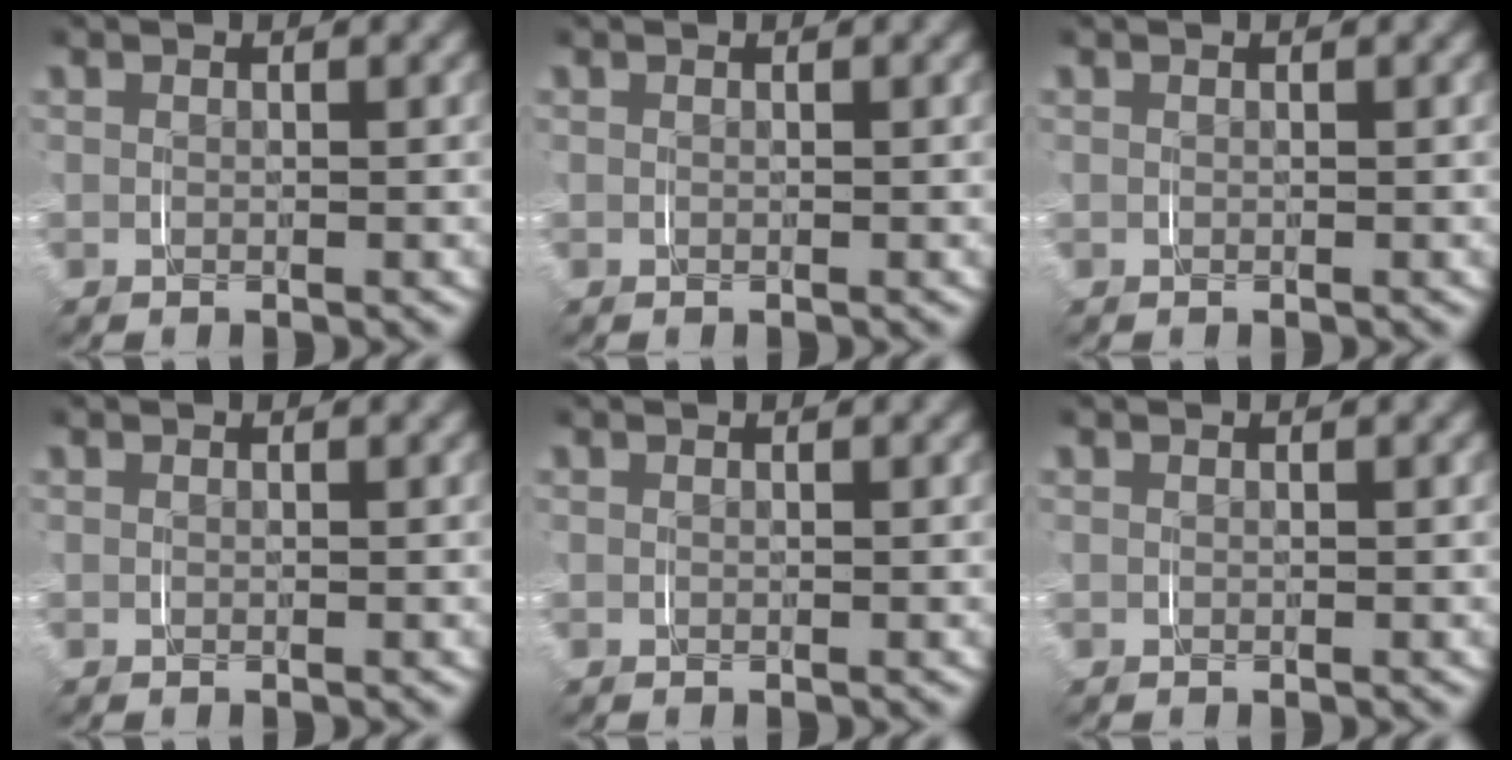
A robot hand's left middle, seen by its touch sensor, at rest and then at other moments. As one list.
[{"total": 0.0}, {"total": 0.0}, {"total": 0.0}, {"total": 0.0}, {"total": 0.0}]